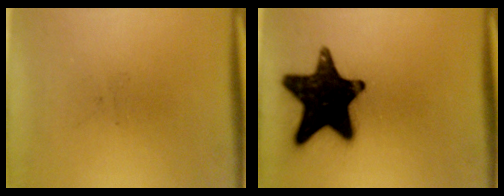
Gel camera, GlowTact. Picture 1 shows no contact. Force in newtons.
{"total": 18.2}